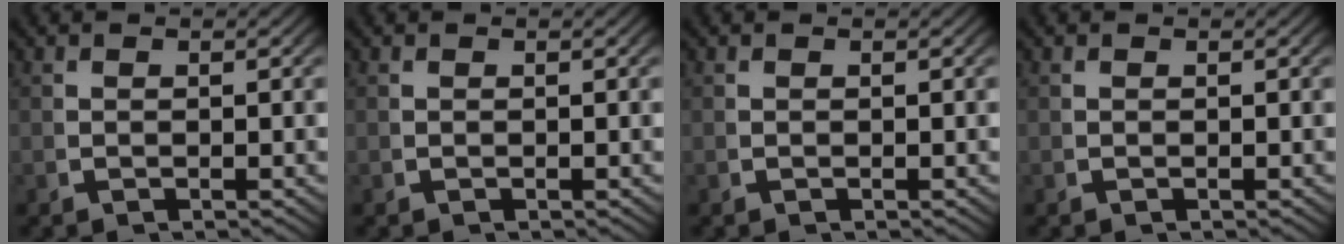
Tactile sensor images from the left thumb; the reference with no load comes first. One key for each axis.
{"total": 0.0}
{"total": 0.0}
{"total": 0.0}